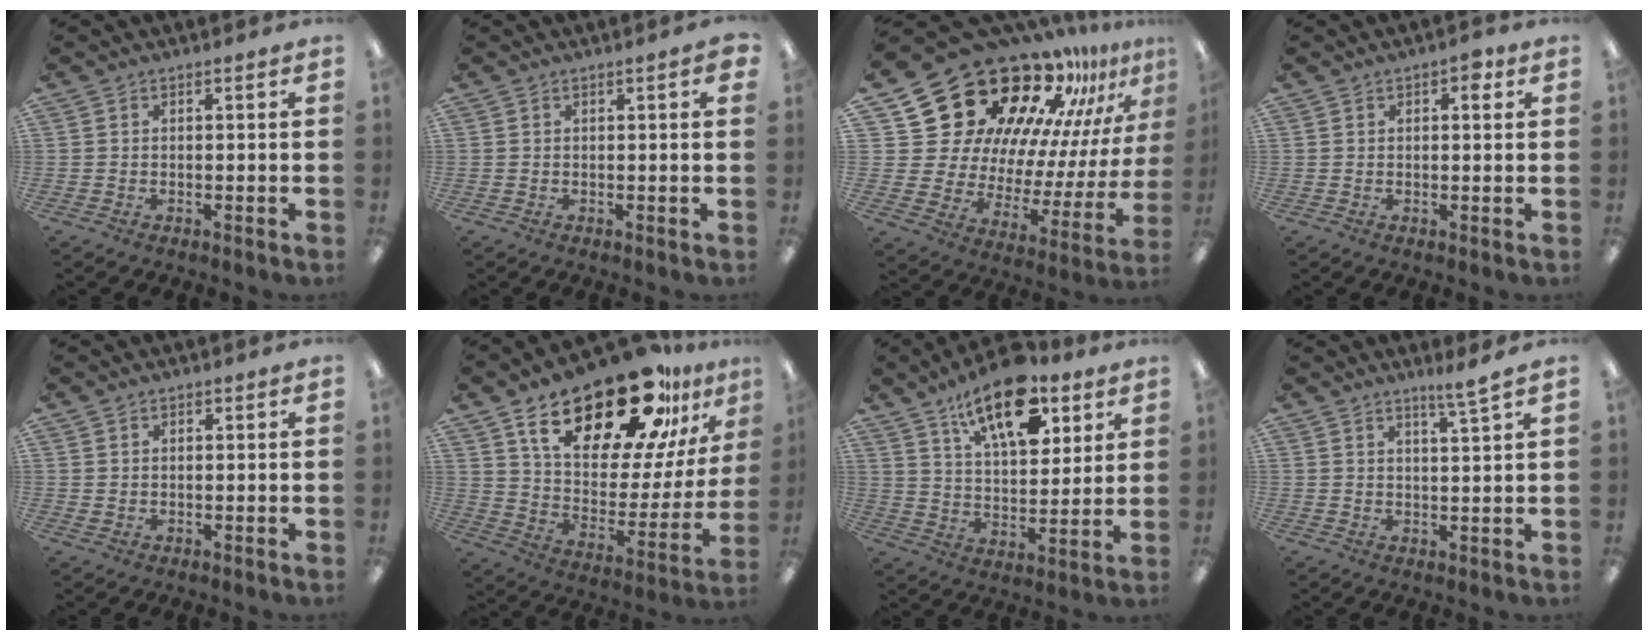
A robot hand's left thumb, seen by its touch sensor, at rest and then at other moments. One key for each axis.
{"total": 1.2, "fx": 0.5, "fy": 0.1, "fz": 1.0, "tx": -0.014, "ty": -0.003, "tz": 0.007}
{"total": 26.0, "fx": 19.3, "fy": 14.4, "fz": 10.0, "tx": -0.139, "ty": -0.155, "tz": 0.363}
{"total": 3.1, "fx": 1.4, "fy": 1.6, "fz": 2.2, "tx": -0.022, "ty": -0.003, "tz": 0.018}
{"total": 1.1, "fx": 0.7, "fy": 0.9, "fz": 0.1, "tx": 0.005, "ty": -0.001, "tz": 0.010}
{"total": 27.2, "fx": 18.9, "fy": 10.2, "fz": 16.6, "tx": -0.258, "ty": -0.119, "tz": 0.316}
{"total": 17.4, "fx": 11.1, "fy": 8.2, "fz": 10.7, "tx": -0.158, "ty": -0.054, "tz": 0.186}
{"total": 3.6, "fx": 3.0, "fy": -0.4, "fz": 1.9, "tx": -0.037, "ty": -0.014, "tz": 0.051}